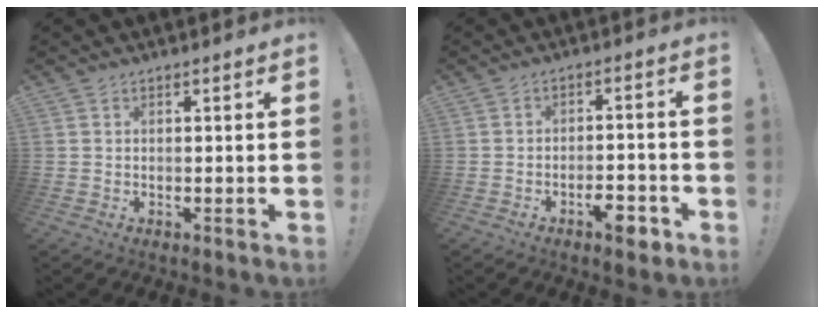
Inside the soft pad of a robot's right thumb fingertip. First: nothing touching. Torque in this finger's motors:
{"motor_torque": [0.48, 0.65, 0.34, -0.39, 0.00]}